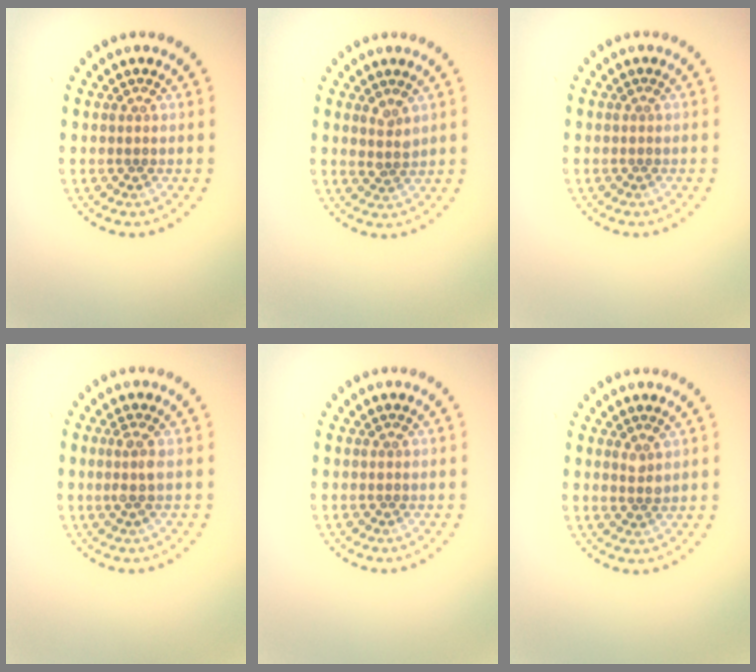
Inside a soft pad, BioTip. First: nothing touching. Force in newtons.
{"total": 1.3, "press": 1.1, "slide": 0.7}
{"total": 0.0}
{"total": 1.5, "press": 1.2, "slide": 1.0}
{"total": 0.0}
{"total": 1.0, "press": 1.0, "slide": 0.3}